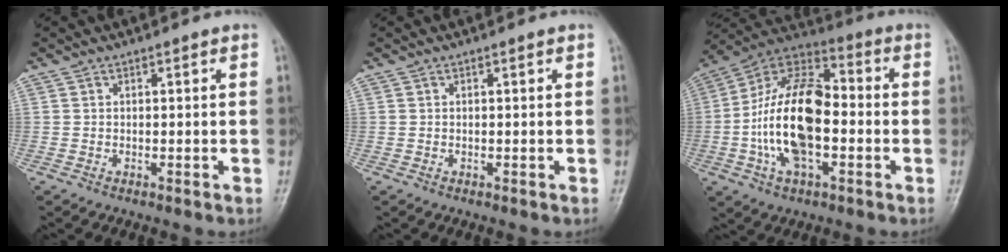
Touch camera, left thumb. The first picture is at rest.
{"total": 0.0}
{"total": 19.4, "force": [-2.4, 10.3, 16.3], "torque": [-0.293, 0.033, -0.051]}